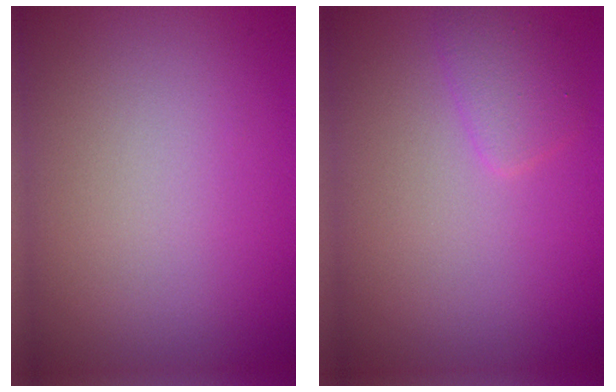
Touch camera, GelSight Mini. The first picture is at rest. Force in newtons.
{"total": 1.7, "press": 1.7, "slide": 0.0}